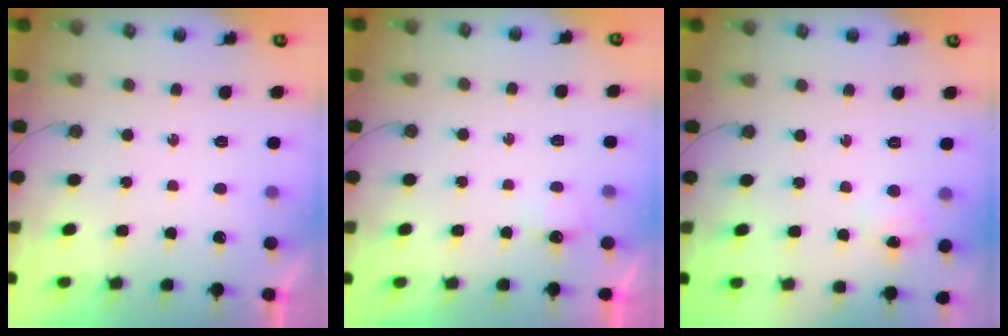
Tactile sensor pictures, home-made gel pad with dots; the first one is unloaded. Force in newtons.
{"total": 3.6, "press": 3.4, "slide": 1.2}
{"total": 7.1, "press": 7.0, "slide": 0.9}